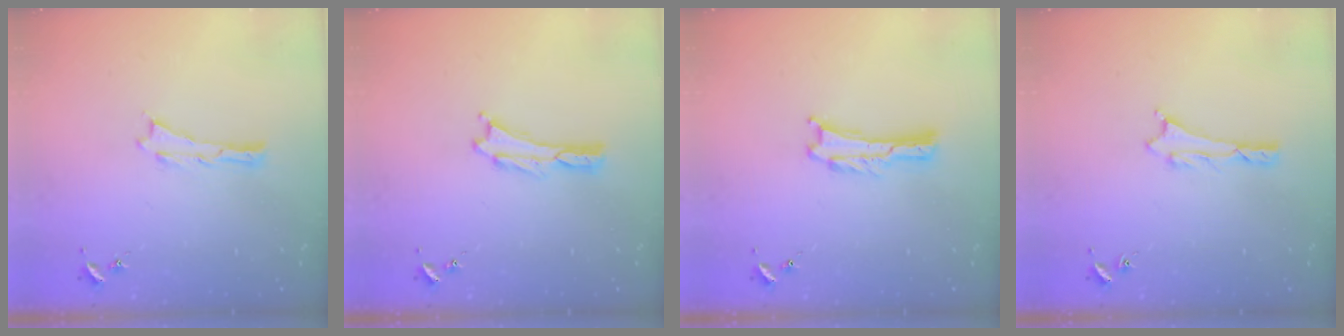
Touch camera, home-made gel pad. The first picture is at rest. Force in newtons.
{"total": 0.0}
{"total": 0.0}
{"total": 0.8, "press": 0.8, "slide": 0.2}